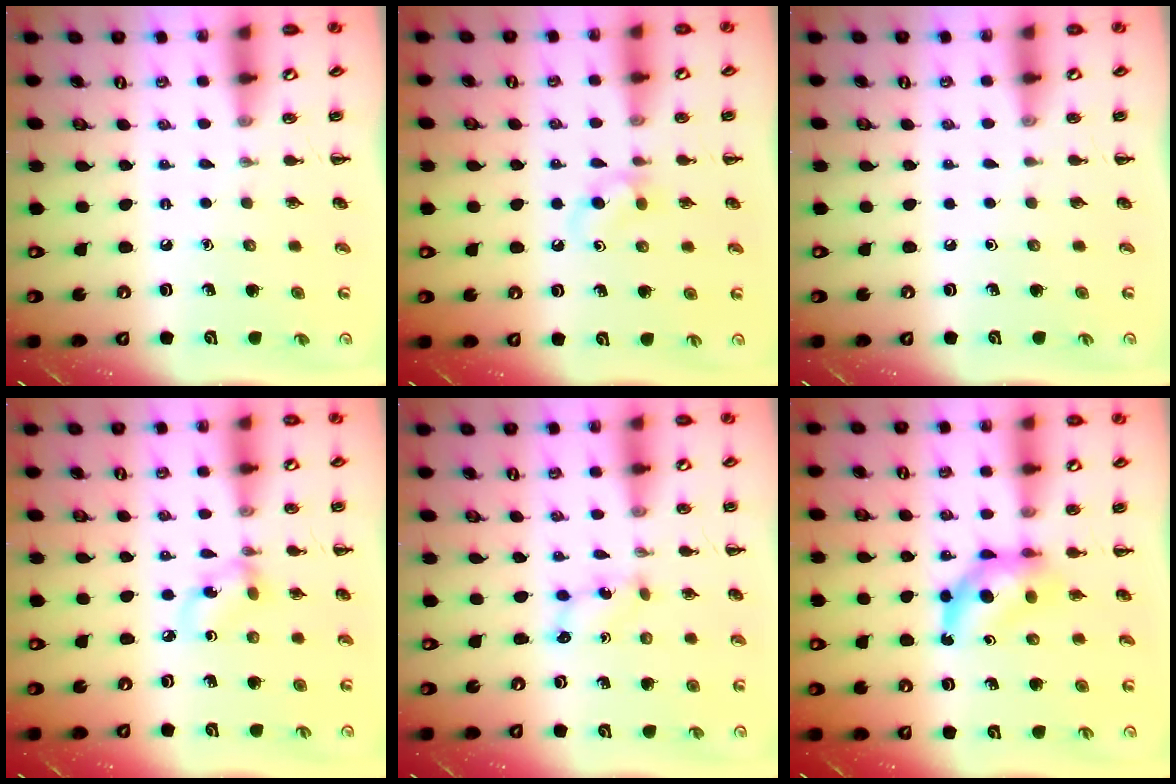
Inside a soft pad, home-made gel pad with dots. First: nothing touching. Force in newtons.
{"total": 4.6, "press": 4.4, "slide": 1.5}
{"total": 0.0}
{"total": 4.3, "press": 4.2, "slide": 0.6}
{"total": 2.0, "press": 2.0, "slide": 0.6}
{"total": 6.1, "press": 6.0, "slide": 1.1}